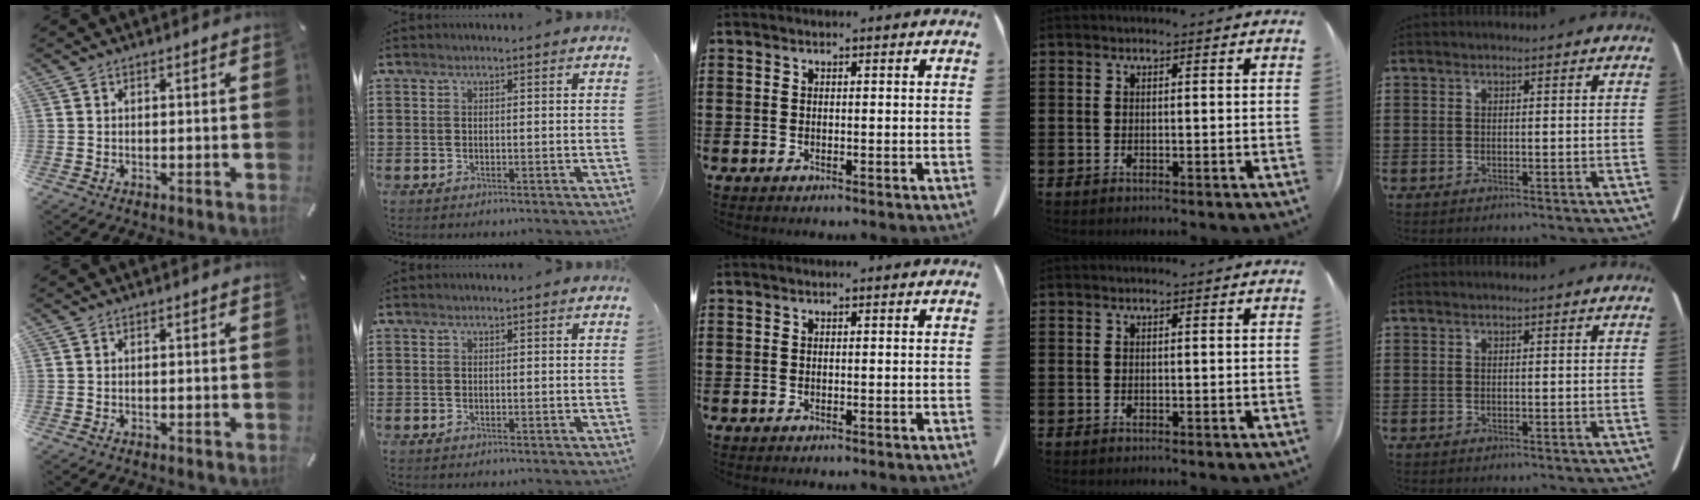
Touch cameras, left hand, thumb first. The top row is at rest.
{}